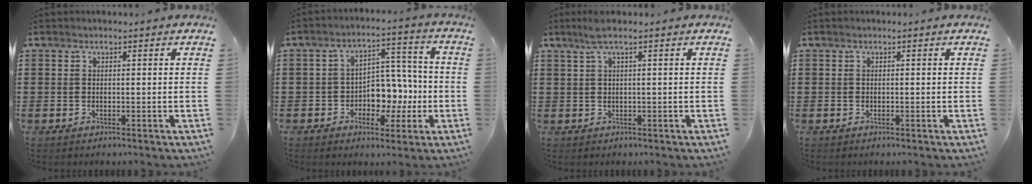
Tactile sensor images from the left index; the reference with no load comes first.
{"total": 6.6, "force": [-1.4, 5.2, 3.8], "torque": [-0.072, 0.011, -0.028]}
{"total": 2.1, "force": [0.8, -0.1, 2.0], "torque": [-0.046, -0.004, 0.012]}
{"total": 0.0}